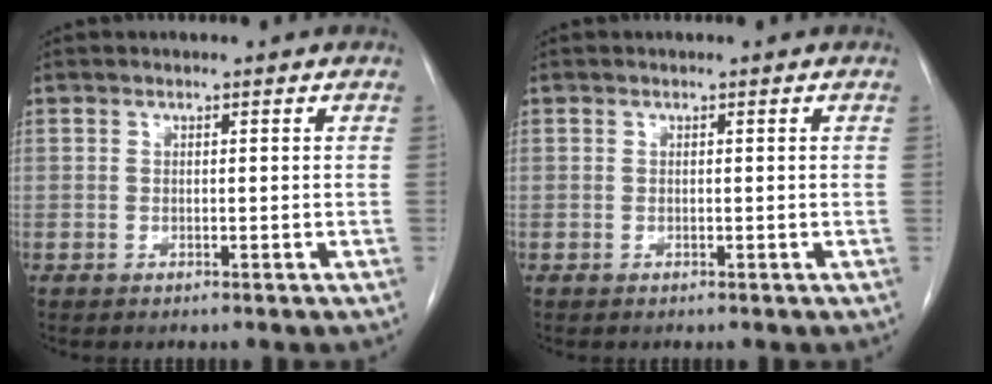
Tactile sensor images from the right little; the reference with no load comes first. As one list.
[{"total": 0.0}]